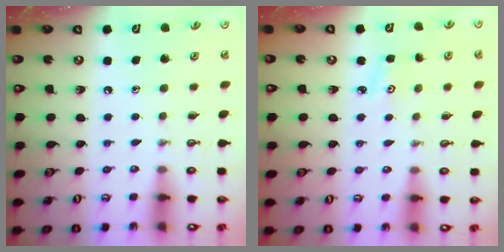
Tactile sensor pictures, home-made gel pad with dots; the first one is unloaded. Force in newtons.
{"total": 2.7, "press": 2.6, "slide": 0.4}